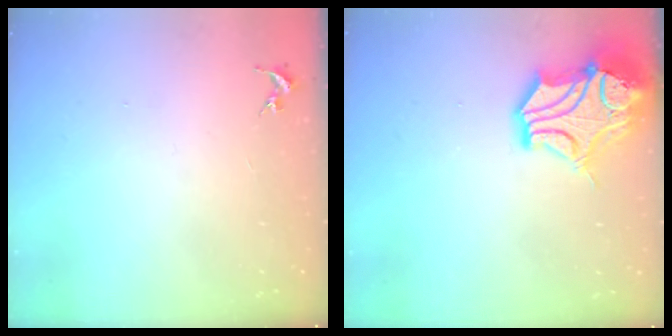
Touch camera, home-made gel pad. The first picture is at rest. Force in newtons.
{"total": 16.1, "press": 15.9, "slide": 2.4}